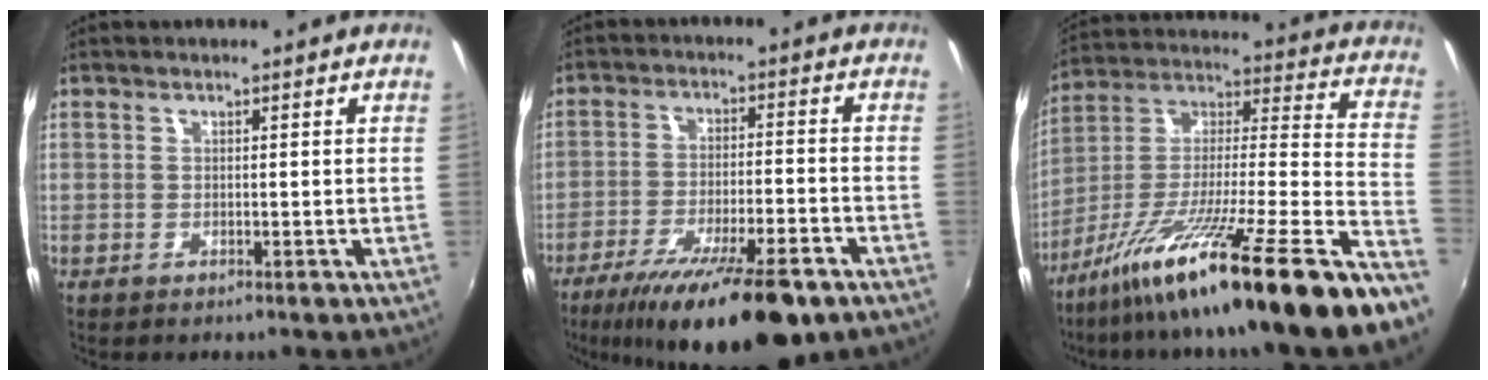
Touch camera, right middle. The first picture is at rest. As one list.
[{"total": 18.7, "force": [-13.1, 4.3, 12.7], "torque": [-0.226, -0.042, -0.203]}, {"total": 26.0, "force": [-17.6, -1.4, 19.0], "torque": [-0.266, -0.036, -0.297]}]